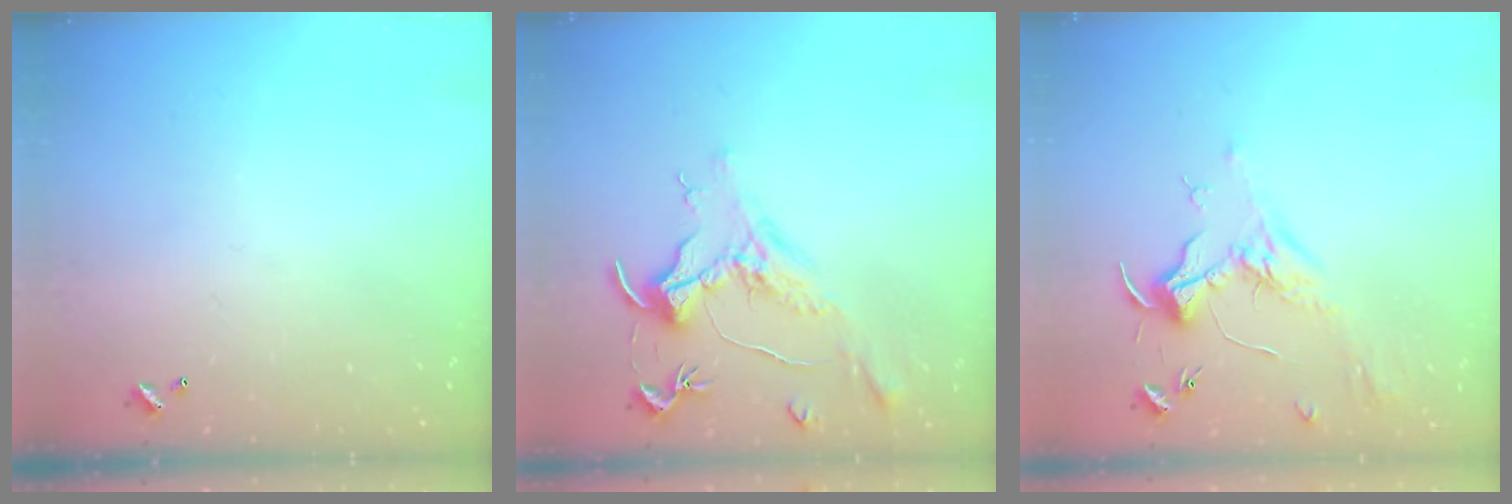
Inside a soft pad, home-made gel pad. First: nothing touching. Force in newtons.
{"total": 1.5, "press": 1.3, "slide": 0.8}
{"total": 1.8, "press": 1.7, "slide": 0.6}